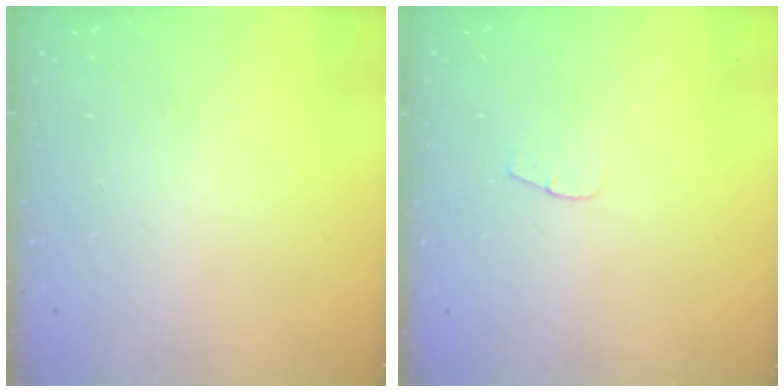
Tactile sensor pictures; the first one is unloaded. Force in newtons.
{"total": 4.1, "press": 4.1, "slide": 0.4}